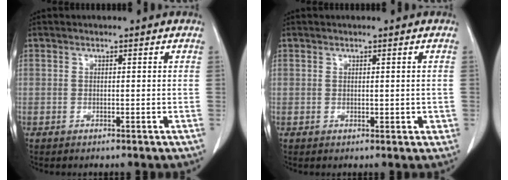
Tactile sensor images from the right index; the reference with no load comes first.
{"total": 1.5, "force": [0.1, 1.1, 1.0], "torque": [-0.009, 0.002, 0.004]}